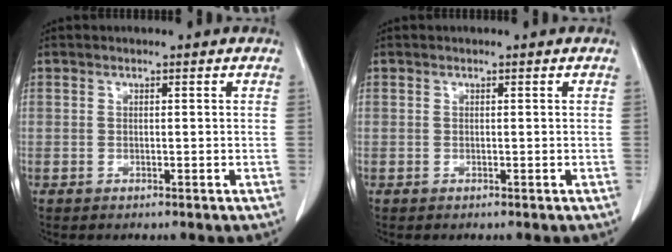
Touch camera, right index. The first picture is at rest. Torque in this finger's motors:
{"motor_torque": [-0.03, 0.05, -0.01, 0.00]}